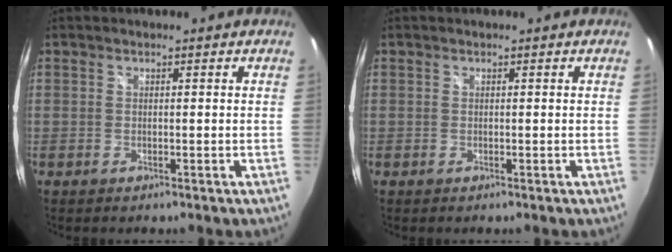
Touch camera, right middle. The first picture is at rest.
{"total": 0.0}